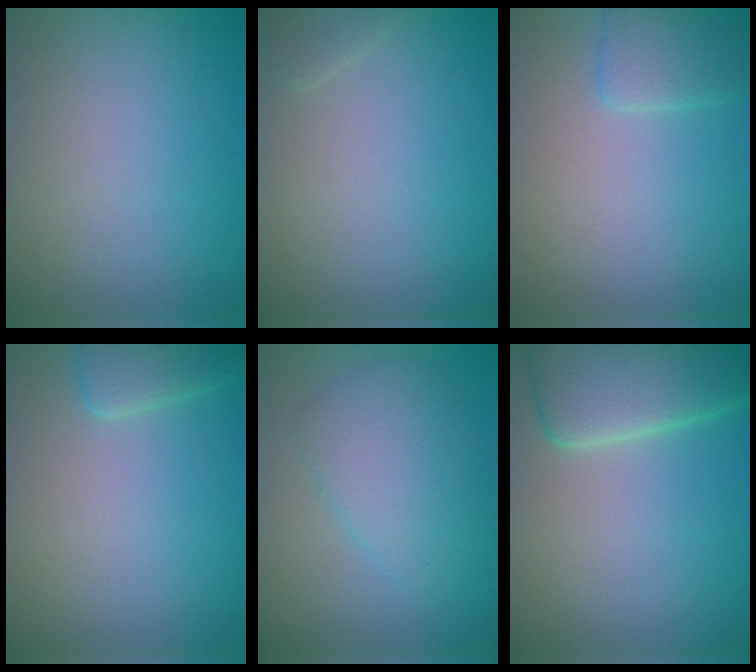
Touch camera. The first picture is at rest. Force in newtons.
{"total": 0.9, "press": 0.9, "slide": 0.1}
{"total": 2.4, "press": 2.3, "slide": 0.2}
{"total": 2.4, "press": 2.4, "slide": 0.2}
{"total": 4.7, "press": 4.7, "slide": 0.3}
{"total": 7.7, "press": 7.7, "slide": 0.9}